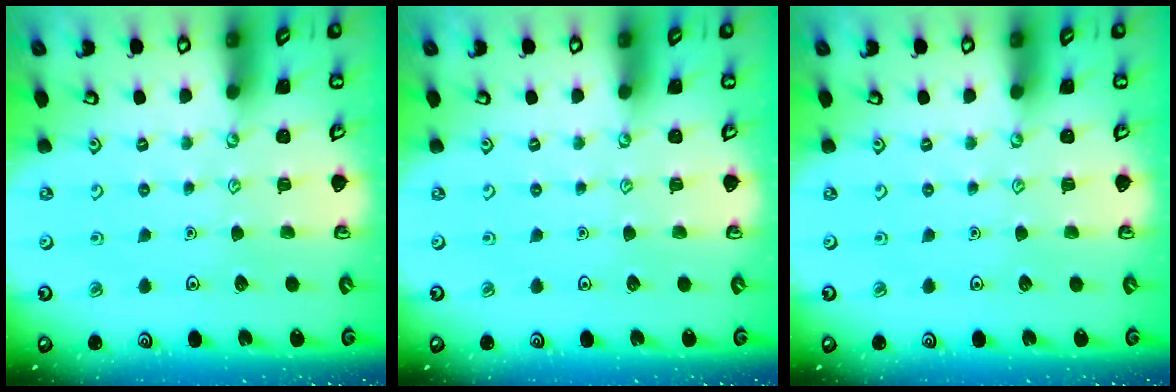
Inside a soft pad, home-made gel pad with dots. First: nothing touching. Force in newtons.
{"total": 0.0}
{"total": 0.0}